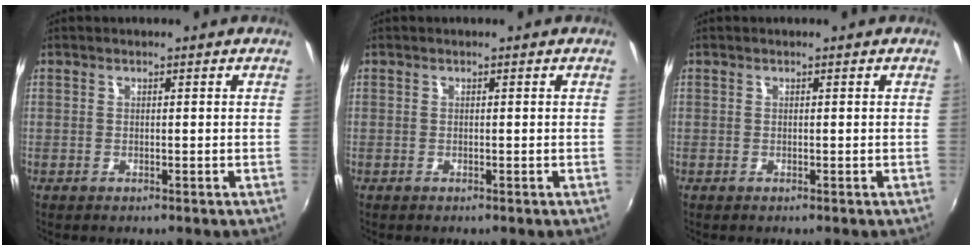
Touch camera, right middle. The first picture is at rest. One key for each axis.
{"total": 0.0}
{"total": 0.0}